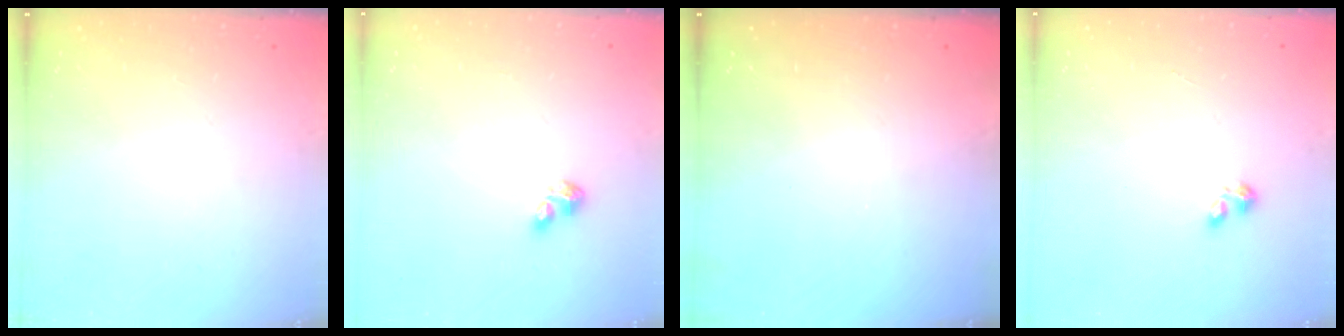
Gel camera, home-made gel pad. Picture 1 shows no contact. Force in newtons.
{"total": 3.1, "press": 3.0, "slide": 0.5}
{"total": 0.0}
{"total": 1.5, "press": 1.5, "slide": 0.3}